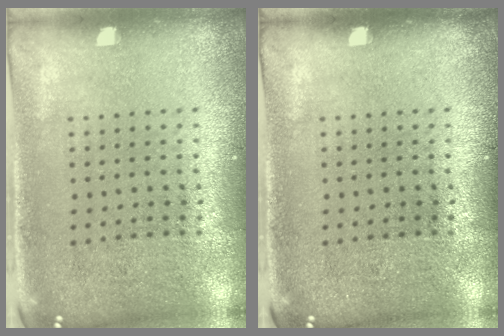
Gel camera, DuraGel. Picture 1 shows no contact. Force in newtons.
{"total": 0.0}